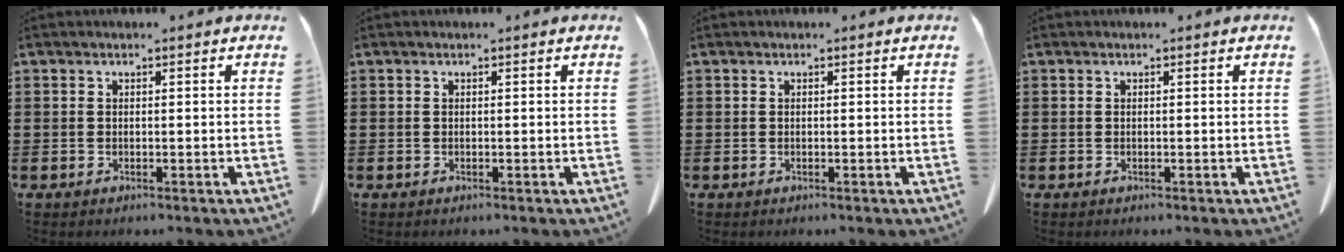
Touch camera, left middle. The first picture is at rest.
{"total": 0.0}
{"total": 0.0}
{"total": 0.0}